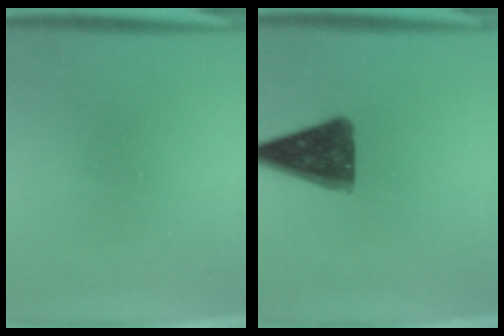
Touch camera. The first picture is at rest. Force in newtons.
{"total": 12.4}